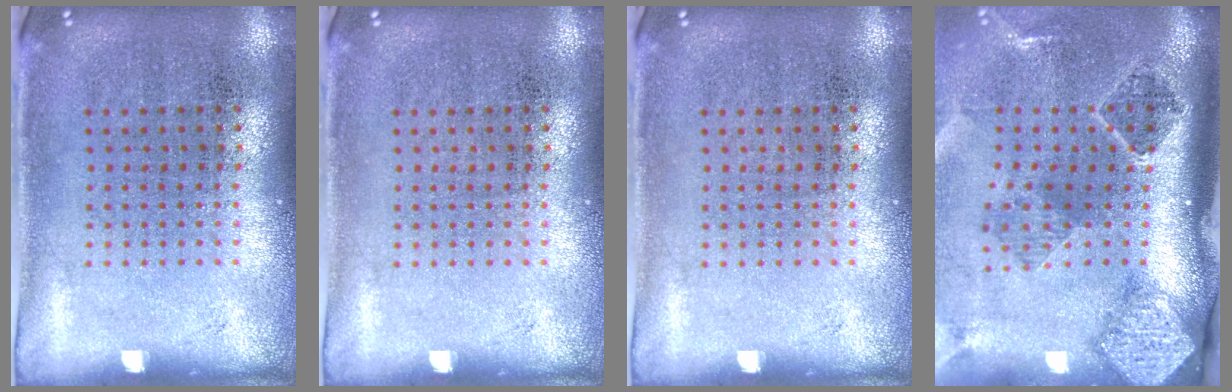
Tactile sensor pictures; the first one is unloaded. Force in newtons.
{"total": 0.0}
{"total": 0.0}
{"total": 2.9, "press": 1.9, "slide": 2.1}